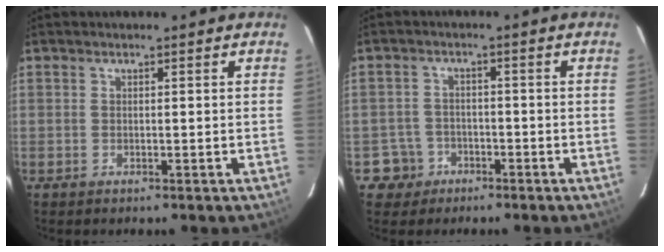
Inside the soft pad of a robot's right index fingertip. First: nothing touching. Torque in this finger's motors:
{"motor_torque": [-0.27, -0.09, -0.55, -0.19]}